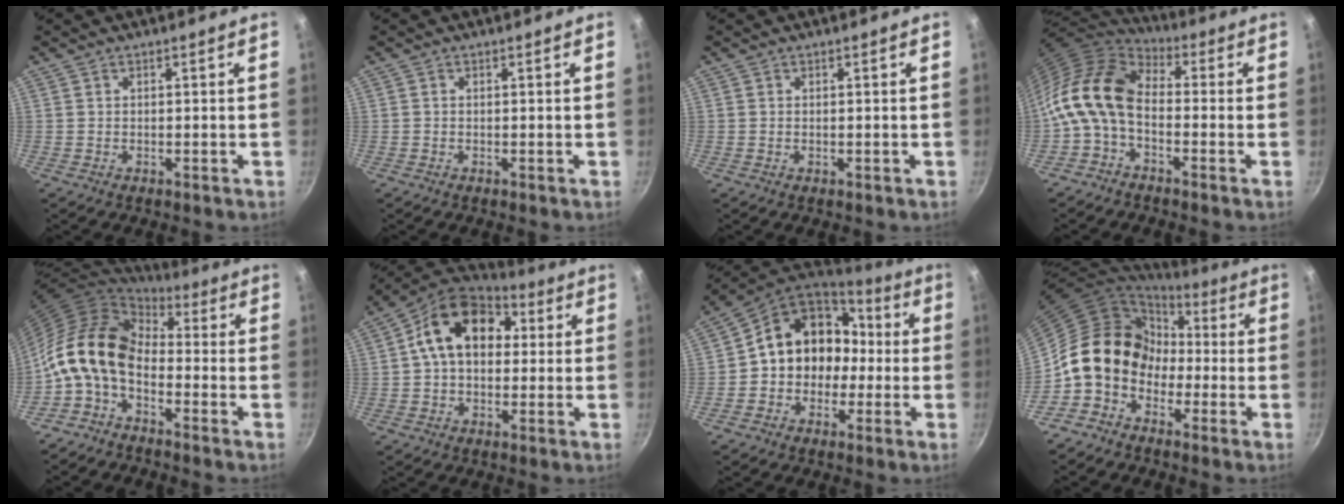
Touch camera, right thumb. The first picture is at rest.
{"total": 0.0}
{"total": 0.0}
{"total": 14.0, "force": [-1.7, 8.7, 10.9], "torque": [-0.205, 0.031, -0.054]}
{"total": 13.4, "force": [-1.8, 8.7, 10.0], "torque": [-0.174, 0.032, -0.054]}
{"total": 15.9, "force": [2.8, 11.3, 10.8], "torque": [-0.144, 0.029, 0.025]}
{"total": 14.8, "force": [-0.4, 12.7, 7.7], "torque": [-0.072, 0.052, -0.016]}
{"total": 13.1, "force": [-1.6, 10.9, 7.0], "torque": [-0.071, 0.046, -0.039]}